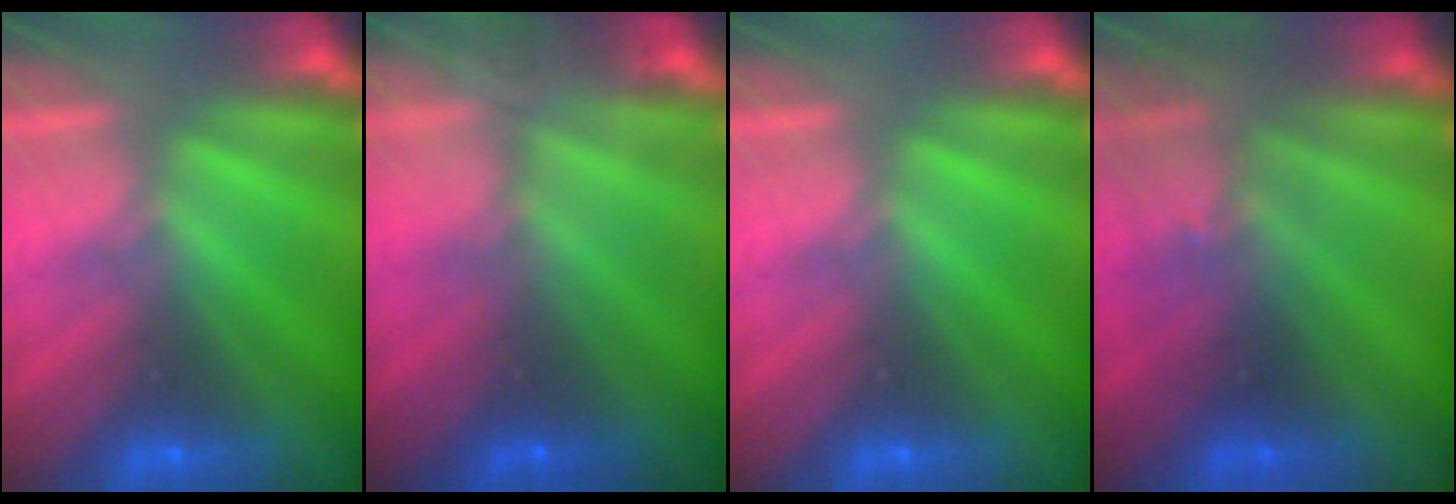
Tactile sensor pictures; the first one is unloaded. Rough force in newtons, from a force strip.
{"total": 7.0}
{"total": 0.0}
{"total": 2.8}